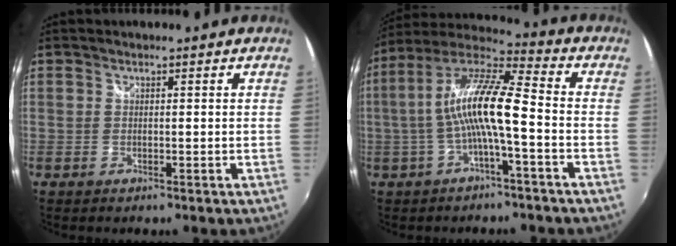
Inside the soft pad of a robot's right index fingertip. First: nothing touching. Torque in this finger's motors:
{"motor_torque": [1.33, -0.59, 1.01, 0.21]}